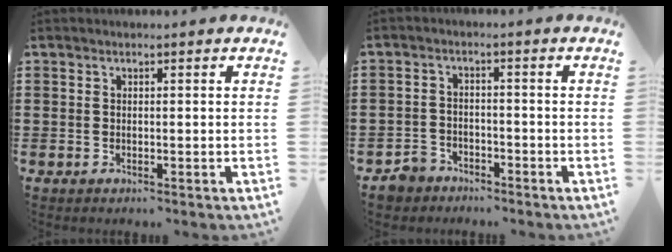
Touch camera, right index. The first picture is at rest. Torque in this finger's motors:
{"motor_torque": [0.13, -0.11, 0.00, 0.00]}